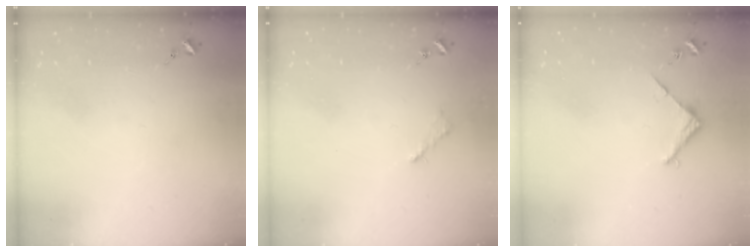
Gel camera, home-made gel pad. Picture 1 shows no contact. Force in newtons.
{"total": 2.6, "press": 2.5, "slide": 0.3}
{"total": 2.9, "press": 2.8, "slide": 0.2}